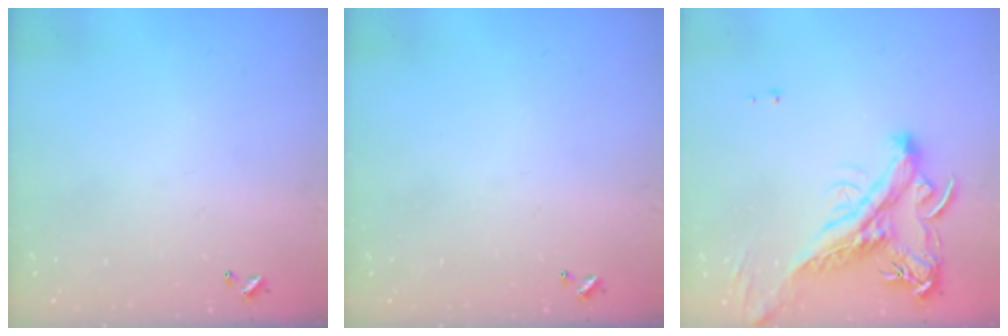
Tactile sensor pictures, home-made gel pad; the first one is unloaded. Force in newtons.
{"total": 0.0}
{"total": 4.2, "press": 3.8, "slide": 1.6}